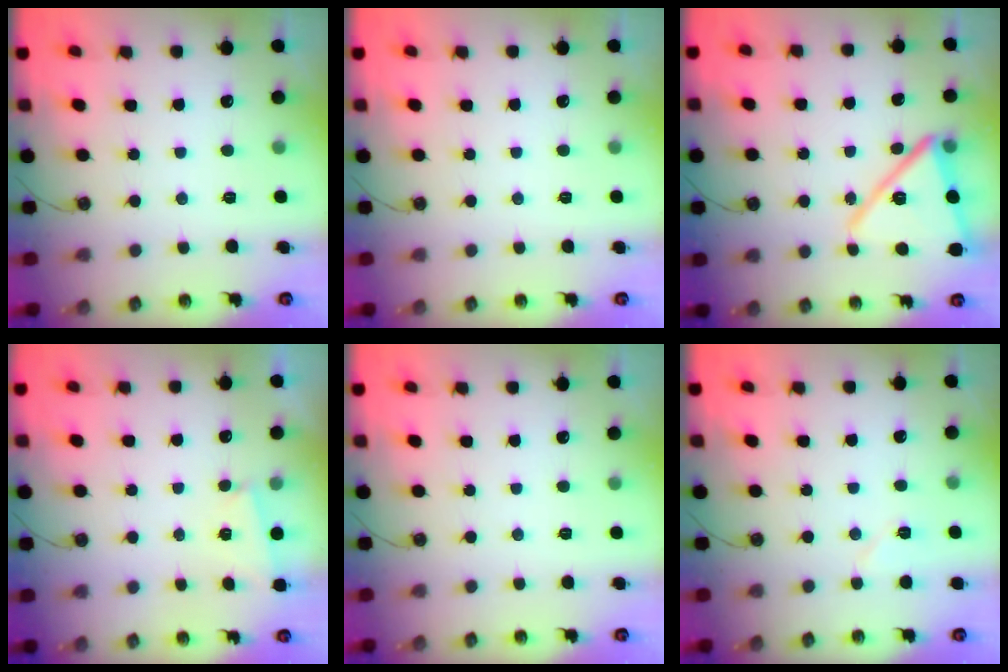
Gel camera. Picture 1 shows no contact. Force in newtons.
{"total": 0.0}
{"total": 17.4, "press": 17.4, "slide": 1.3}
{"total": 1.5, "press": 1.4, "slide": 0.5}
{"total": 0.0}
{"total": 5.1, "press": 4.9, "slide": 1.4}